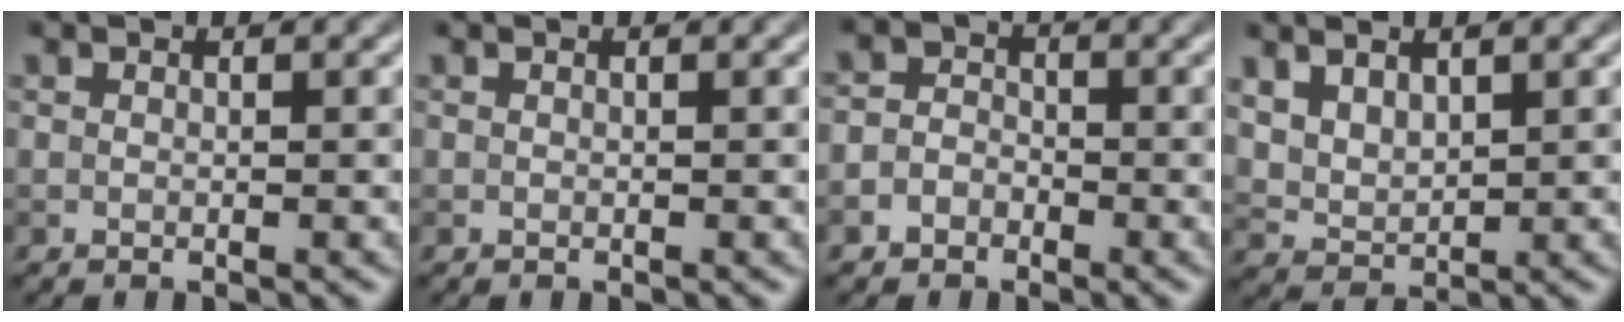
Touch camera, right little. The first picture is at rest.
{"total": 0.0}
{"total": 2.4, "force": [-1.1, 2.0, 0.7], "torque": [0.016, 0.007, -0.032]}
{"total": 3.3, "force": [1.7, 1.9, 2.1], "torque": [-0.045, 0.005, 0.034]}